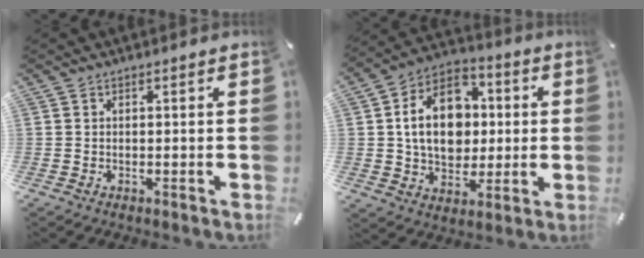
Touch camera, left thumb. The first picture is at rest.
{"total": 15.6, "force": [0.8, 12.3, 9.5], "torque": [-0.175, 0.012, 0.016]}